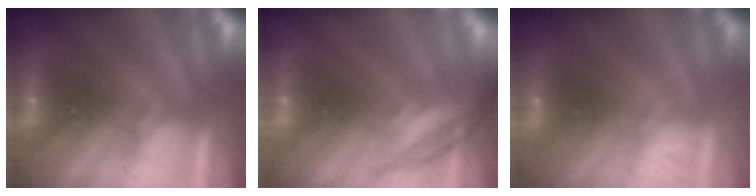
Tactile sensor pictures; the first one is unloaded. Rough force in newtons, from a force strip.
{"total": 2.4}
{"total": 1.6}